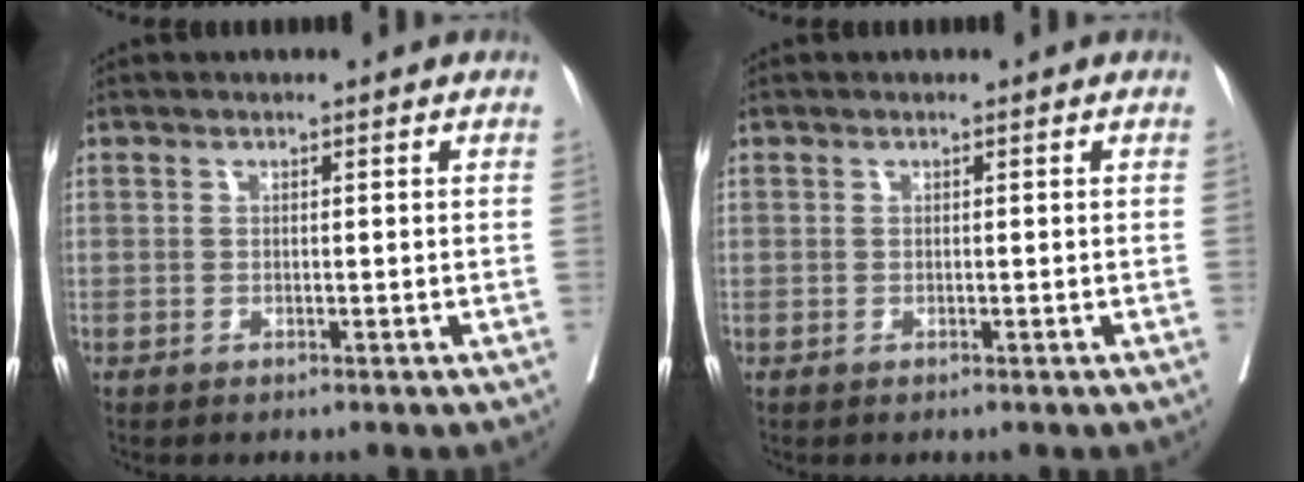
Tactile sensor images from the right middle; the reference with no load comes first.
{"total": 0.0}